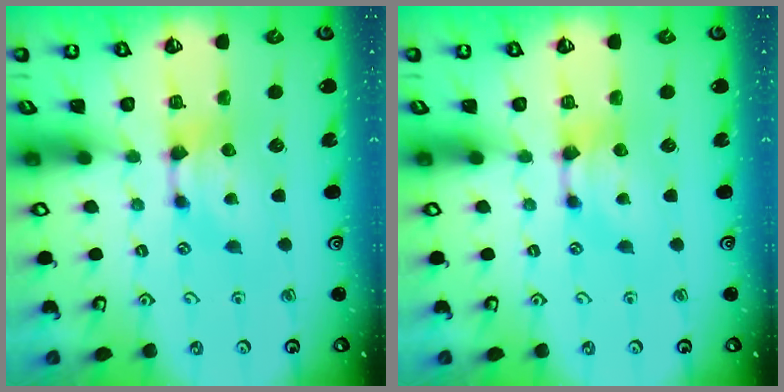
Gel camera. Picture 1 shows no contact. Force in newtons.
{"total": 0.0}